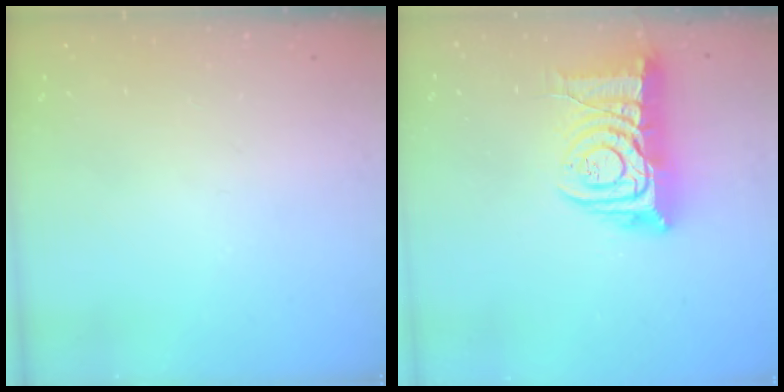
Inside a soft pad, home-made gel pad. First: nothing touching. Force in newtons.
{"total": 13.5, "press": 13.4, "slide": 1.5}